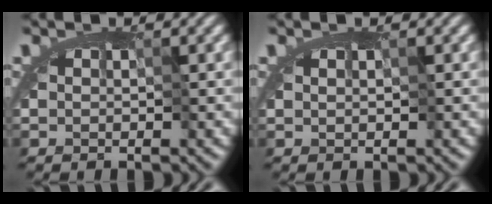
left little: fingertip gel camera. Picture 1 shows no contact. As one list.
[{"total": 0.0}]